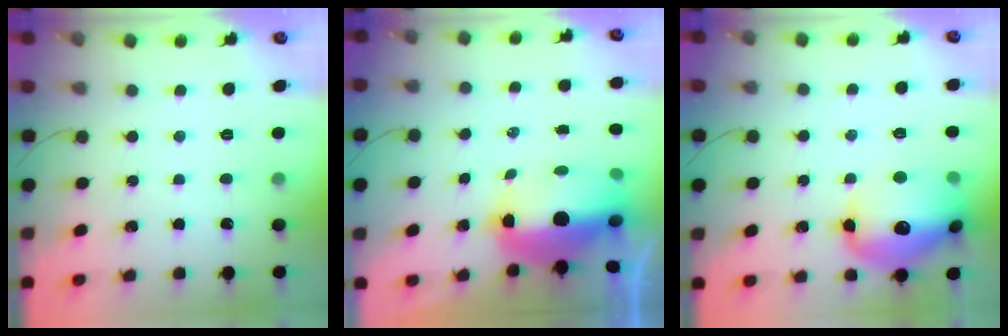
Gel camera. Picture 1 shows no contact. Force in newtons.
{"total": 11.8, "press": 11.5, "slide": 2.3}
{"total": 20.3, "press": 20.2, "slide": 2.0}